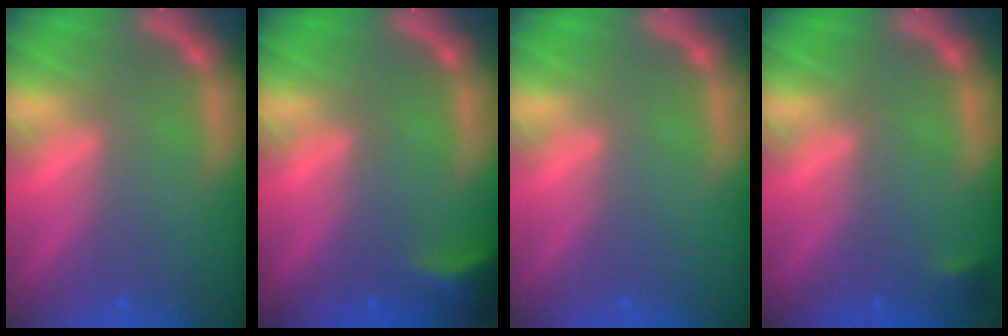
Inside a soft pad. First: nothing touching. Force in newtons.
{"total": 2.9}
{"total": 0.0}
{"total": 0.9}